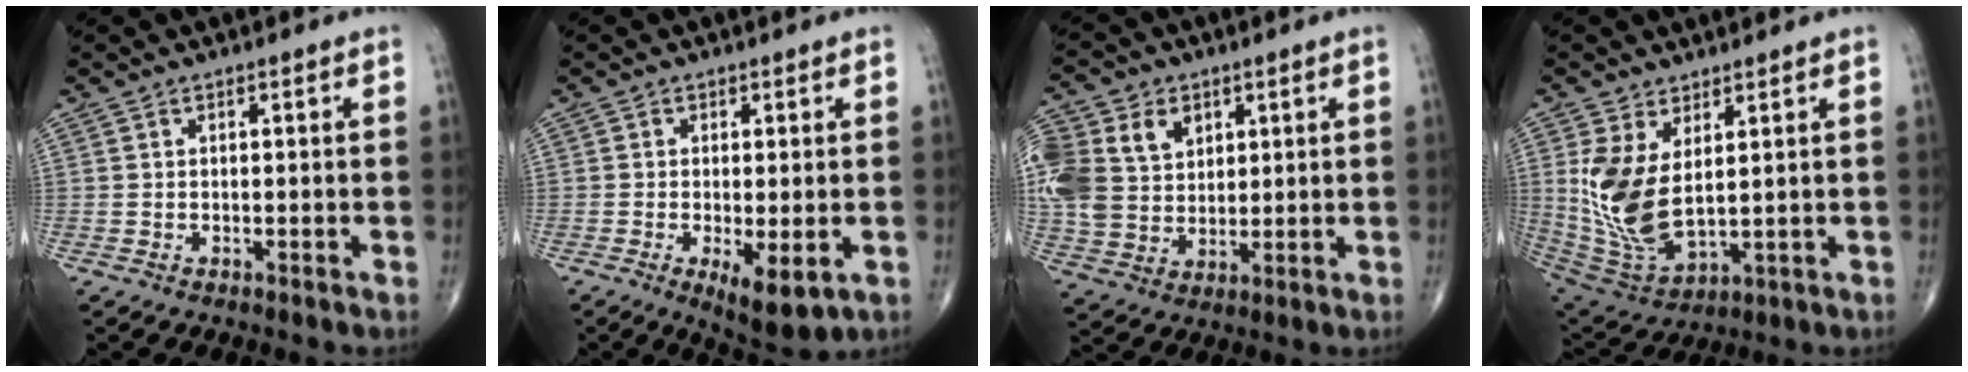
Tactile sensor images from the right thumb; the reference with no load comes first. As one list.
[{"total": 6.9, "force": [-1.9, 2.6, 6.1], "torque": [-0.095, -0.021, -0.022]}, {"total": 18.1, "force": [5.4, 13.8, 10.3], "torque": [-0.239, 0.013, 0.111]}, {"total": 12.9, "force": [3.0, 6.7, 10.7], "torque": [-0.217, -0.025, 0.081]}]